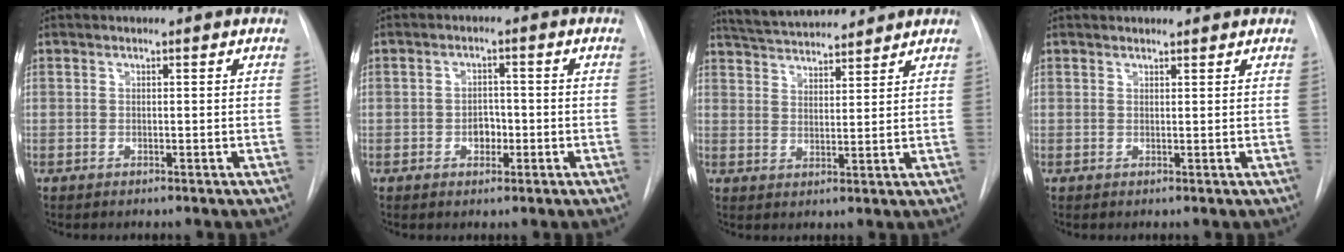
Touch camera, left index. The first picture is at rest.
{"total": 2.7, "force": [-0.8, 1.9, 1.7], "torque": [-0.020, 0.006, -0.011]}
{"total": 11.4, "force": [10.7, 1.7, 3.7], "torque": [-0.066, 0.022, 0.170]}
{"total": 2.0, "force": [1.9, 0.5, 0.2], "torque": [-0.009, 0.012, 0.026]}